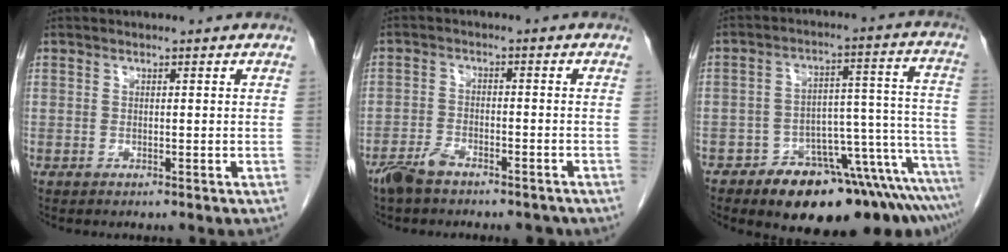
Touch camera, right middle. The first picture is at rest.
{"total": 5.9, "force": [-4.8, 2.2, 2.5], "torque": [-0.048, -0.001, -0.082]}
{"total": 17.7, "force": [-13.3, 4.2, 10.9], "torque": [-0.055, 0.055, -0.185]}